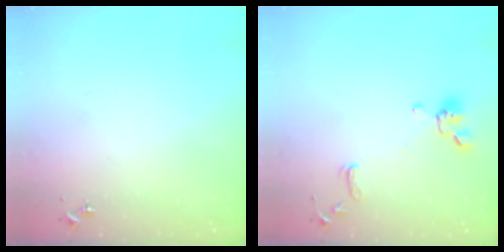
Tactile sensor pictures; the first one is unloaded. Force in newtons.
{"total": 11.5, "press": 11.3, "slide": 1.8}